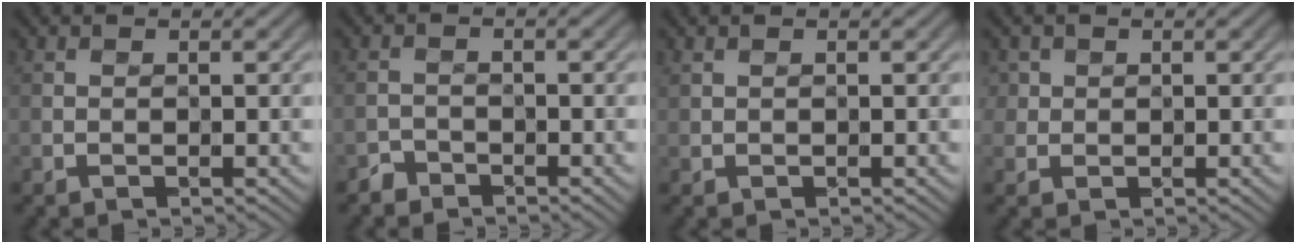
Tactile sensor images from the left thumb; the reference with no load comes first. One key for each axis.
{"total": 1.5, "fx": -1.5, "fy": 0.5, "fz": 0.0, "tx": 0.002, "ty": 0.006, "tz": -0.031}
{"total": 0.6, "fx": 0.5, "fy": 0.3, "fz": 0.1, "tx": -0.007, "ty": 0.001, "tz": 0.015}
{"total": 2.0, "fx": 0.7, "fy": 1.8, "fz": 0.4, "tx": -0.013, "ty": -0.003, "tz": 0.014}